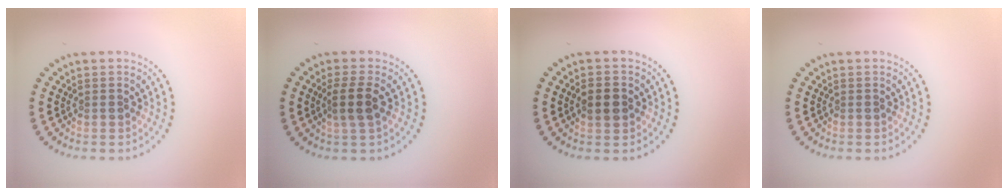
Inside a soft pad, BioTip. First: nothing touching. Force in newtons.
{"total": 2.3, "press": 1.9, "slide": 1.3}
{"total": 2.5, "press": 2.5, "slide": 0.1}
{"total": 0.0}